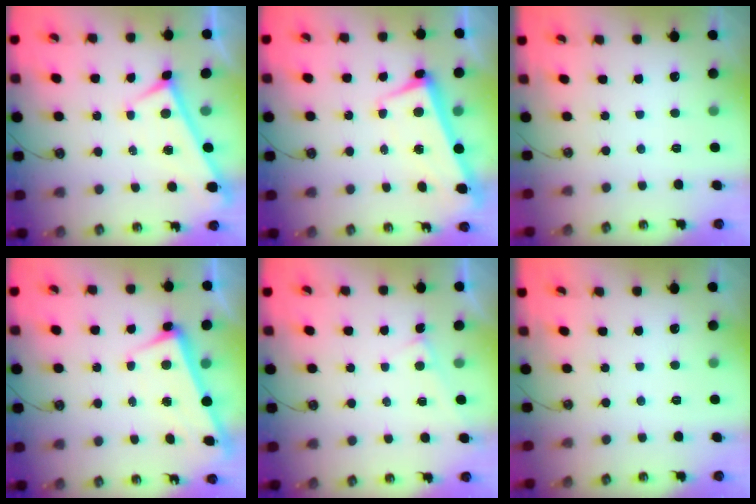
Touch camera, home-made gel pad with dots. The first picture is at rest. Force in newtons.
{"total": 1.3, "press": 0.2, "slide": 1.3}
{"total": 0.0}
{"total": 2.6, "press": 2.6, "slide": 0.6}
{"total": 2.9, "press": 2.9, "slide": 0.1}
{"total": 0.0}